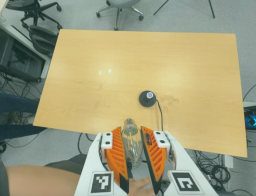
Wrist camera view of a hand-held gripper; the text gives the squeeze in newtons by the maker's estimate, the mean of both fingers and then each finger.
{"total": 12.8, "left": 14.1, "right": 11.6}